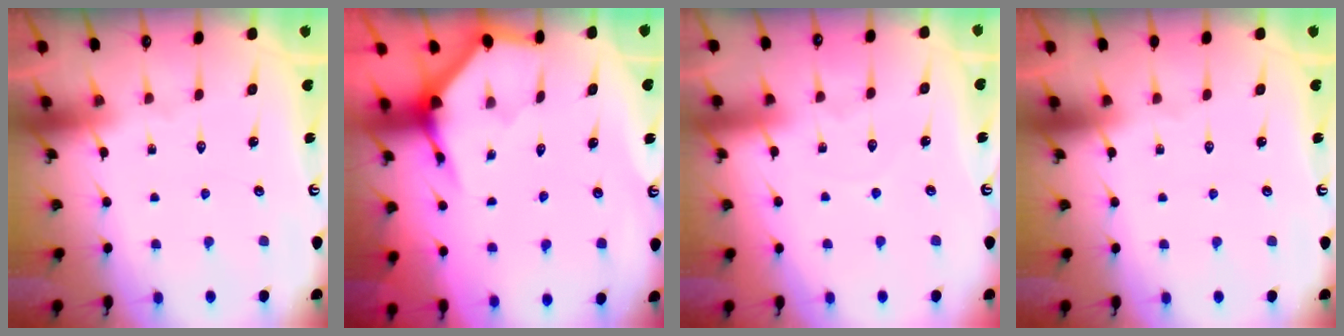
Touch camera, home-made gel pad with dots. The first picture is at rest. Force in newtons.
{"total": 4.0, "press": 4.0, "slide": 0.3}
{"total": 3.0, "press": 3.0, "slide": 0.2}
{"total": 0.0}